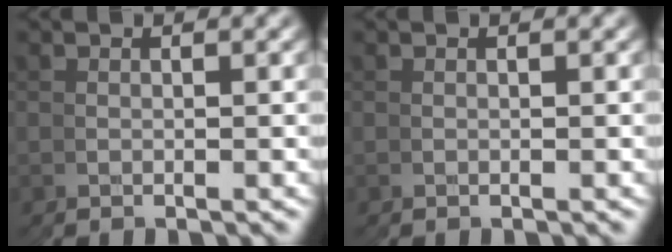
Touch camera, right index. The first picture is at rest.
{"total": 0.0}